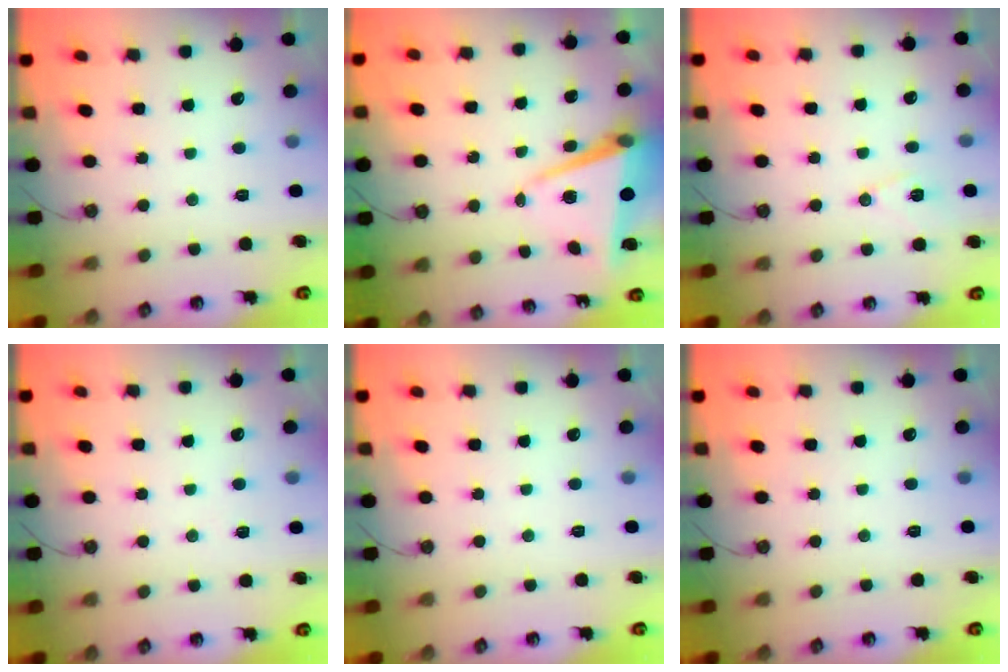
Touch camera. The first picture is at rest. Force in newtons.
{"total": 7.9, "press": 7.6, "slide": 2.0}
{"total": 7.1, "press": 6.3, "slide": 3.2}
{"total": 3.6, "press": 3.2, "slide": 1.6}
{"total": 0.0}
{"total": 0.0}